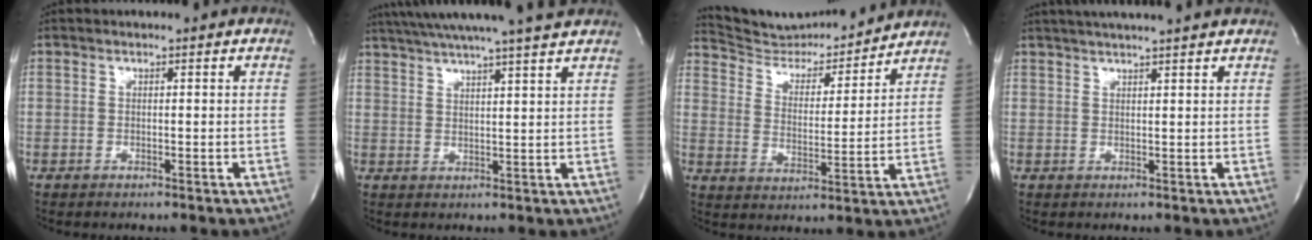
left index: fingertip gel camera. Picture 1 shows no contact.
{"total": 15.5, "force": [13.6, -0.9, 7.5], "torque": [-0.131, 0.000, 0.187]}
{"total": 12.3, "force": [12.1, 1.8, 1.4], "torque": [-0.023, -0.010, 0.193]}
{"total": 2.4, "force": [1.9, -0.6, 1.4], "torque": [-0.012, 0.016, 0.027]}